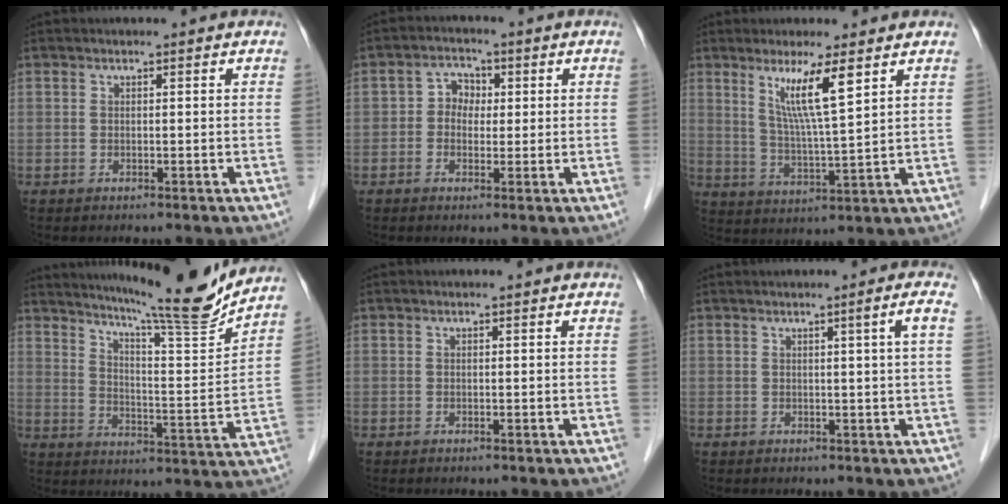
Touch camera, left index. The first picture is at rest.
{"total": 3.5, "force": [0.3, 3.0, 1.9], "torque": [-0.028, 0.014, 0.000]}
{"total": 7.7, "force": [4.0, -0.6, 6.6], "torque": [-0.124, -0.012, 0.076]}
{"total": 16.7, "force": [15.1, -0.7, 7.1], "torque": [-0.116, -0.034, 0.217]}
{"total": 0.0}
{"total": 2.3, "force": [0.6, -1.0, 2.0], "torque": [-0.032, -0.006, 0.015]}